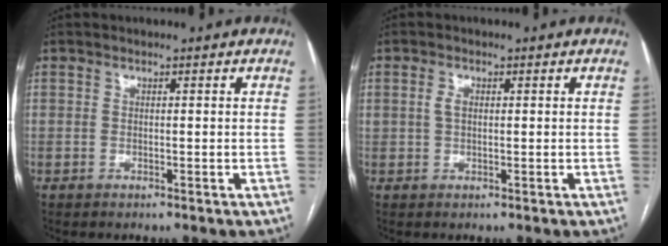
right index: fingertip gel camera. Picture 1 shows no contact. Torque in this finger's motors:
{"motor_torque": [0.02, 0.02, 0.00, 0.01]}